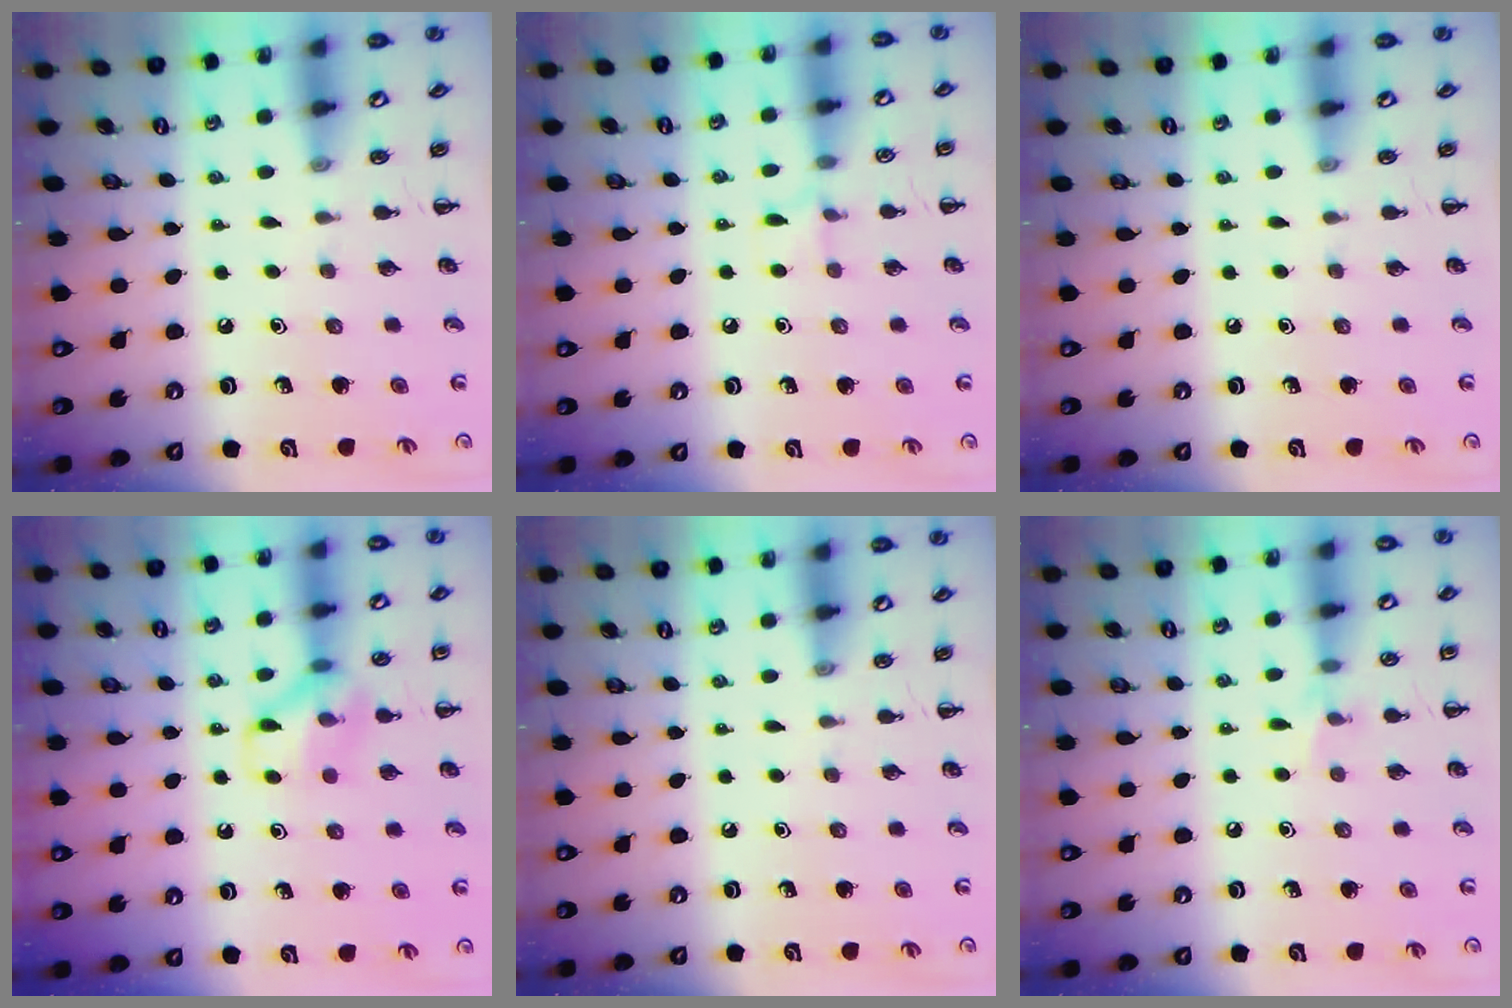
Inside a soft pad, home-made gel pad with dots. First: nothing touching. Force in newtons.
{"total": 4.8, "press": 4.5, "slide": 1.4}
{"total": 0.0}
{"total": 10.5, "press": 10.4, "slide": 1.0}
{"total": 0.0}
{"total": 5.3, "press": 5.0, "slide": 1.8}